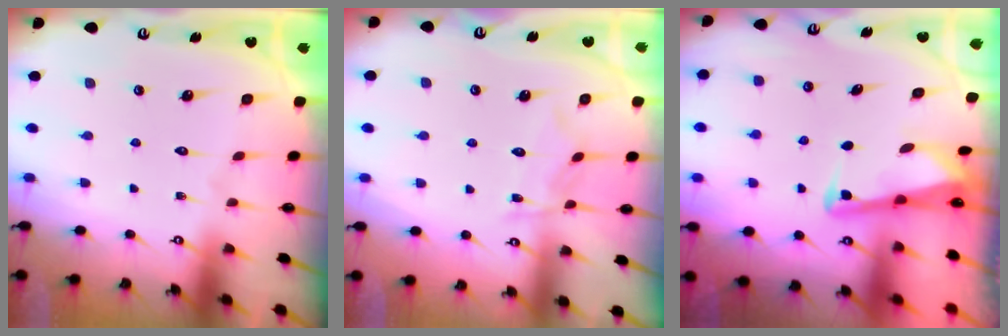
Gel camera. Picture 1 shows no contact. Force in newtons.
{"total": 6.9, "press": 6.9, "slide": 0.5}
{"total": 2.8, "press": 2.8, "slide": 0.4}